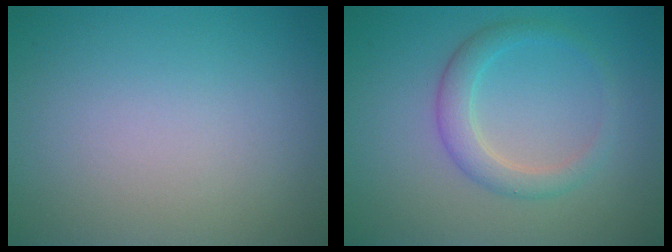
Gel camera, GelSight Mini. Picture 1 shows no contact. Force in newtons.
{"total": 2.6, "press": 2.6, "slide": 0.1}